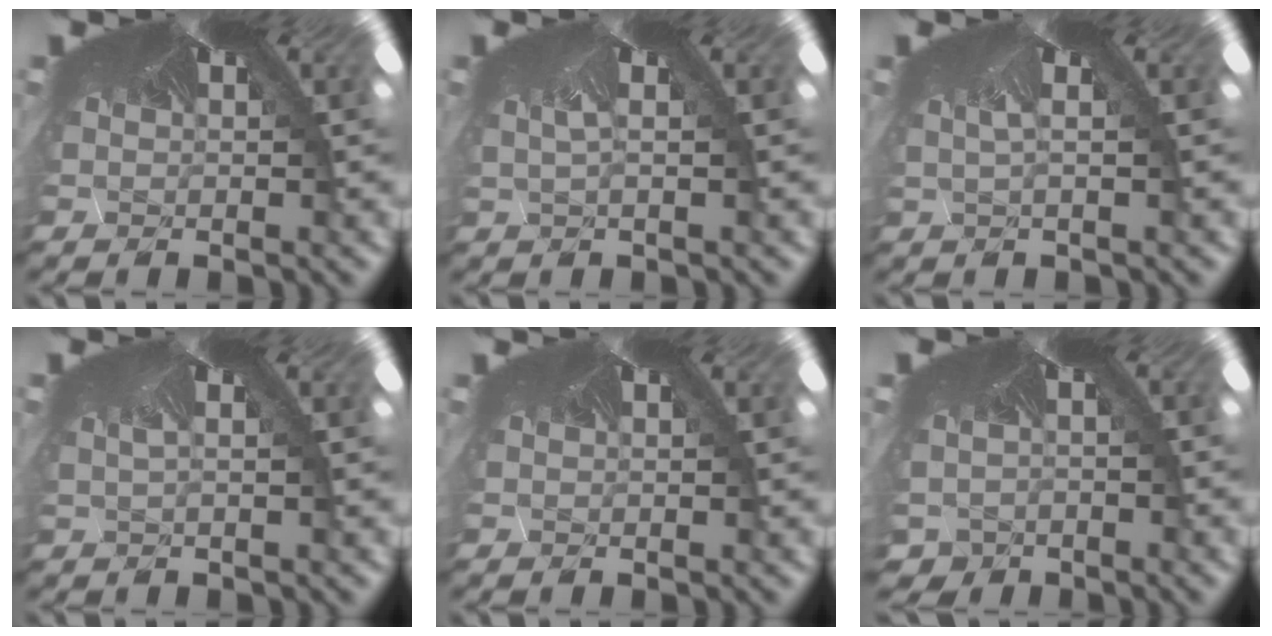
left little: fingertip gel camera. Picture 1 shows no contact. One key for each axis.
{"total": 1.7, "fx": -1.5, "fy": -0.7, "fz": 0.1, "tx": 0.010, "ty": -0.015, "tz": -0.013}
{"total": 1.7, "fx": -1.4, "fy": -0.9, "fz": 0.1, "tx": 0.004, "ty": -0.015, "tz": -0.008}
{"total": 1.4, "fx": -1.1, "fy": -0.8, "fz": 0.0, "tx": 0.014, "ty": -0.012, "tz": -0.012}
{"total": 0.5, "fx": 0.0, "fy": -0.1, "fz": -0.5, "tx": 0.007, "ty": -0.003, "tz": 0.001}
{"total": 3.4, "fx": -3.1, "fy": 1.4, "fz": 0.4, "tx": -0.013, "ty": -0.039, "tz": -0.025}